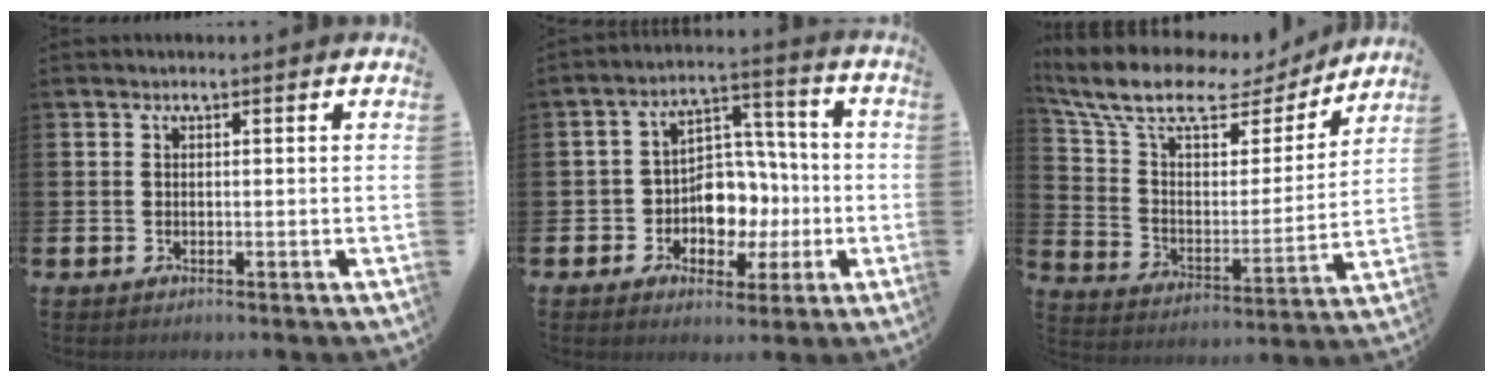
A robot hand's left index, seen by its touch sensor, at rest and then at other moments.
{"total": 7.6, "force": [-0.8, 6.7, 3.5], "torque": [-0.070, 0.007, -0.014]}
{"total": 11.4, "force": [9.3, 4.4, 5.0], "torque": [-0.140, -0.055, 0.156]}